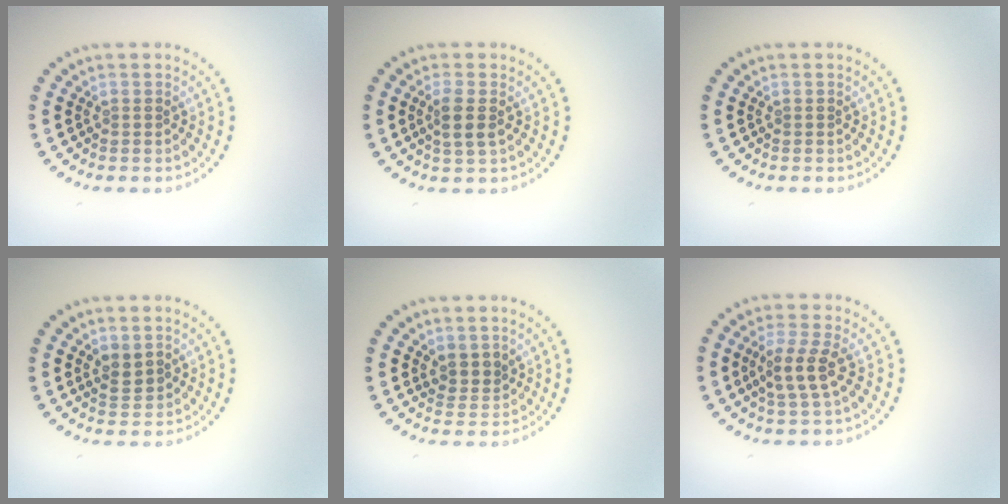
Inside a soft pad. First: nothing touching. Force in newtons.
{"total": 2.1, "press": 1.9, "slide": 0.8}
{"total": 0.0}
{"total": 1.8, "press": 1.6, "slide": 0.7}
{"total": 1.9, "press": 1.4, "slide": 1.3}
{"total": 3.0, "press": 2.6, "slide": 1.4}